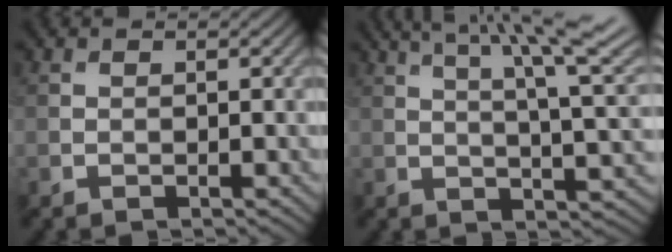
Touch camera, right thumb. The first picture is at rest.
{"total": 14.6, "force": [8.1, 3.9, 11.5], "torque": [-0.163, 0.016, 0.117]}